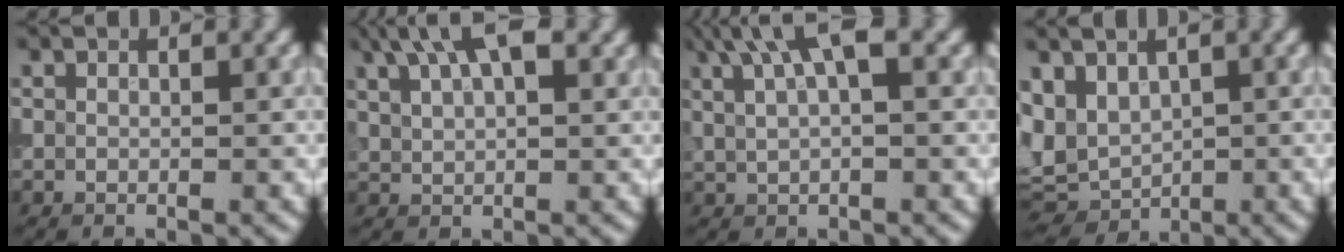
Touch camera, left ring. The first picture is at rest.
{"total": 6.6, "force": [3.8, 2.8, 4.6], "torque": [-0.081, 0.020, 0.057]}
{"total": 5.0, "force": [2.8, 1.4, 3.9], "torque": [-0.073, 0.012, 0.051]}
{"total": 4.4, "force": [0.6, 3.4, 2.7], "torque": [-0.052, 0.003, 0.015]}